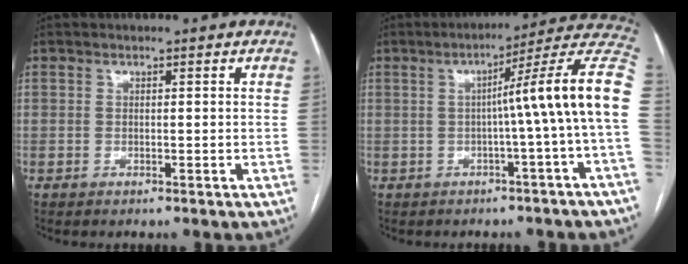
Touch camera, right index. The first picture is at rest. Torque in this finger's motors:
{"motor_torque": [1.23, -0.48, 0.54, 0.15]}